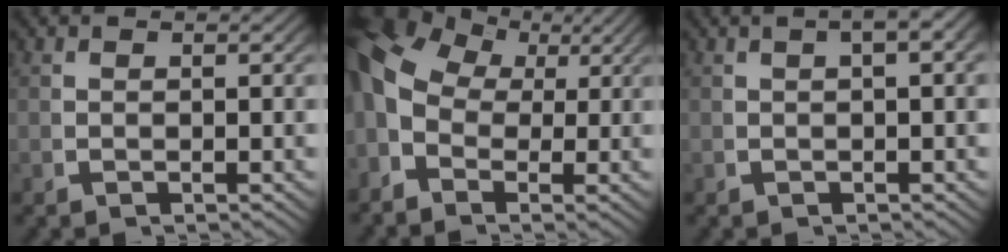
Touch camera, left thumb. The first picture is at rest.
{"total": 7.8, "force": [1.7, 5.7, 4.9], "torque": [-0.102, -0.015, 0.029]}
{"total": 3.2, "force": [0.9, 1.0, 2.9], "torque": [-0.035, 0.020, 0.008]}